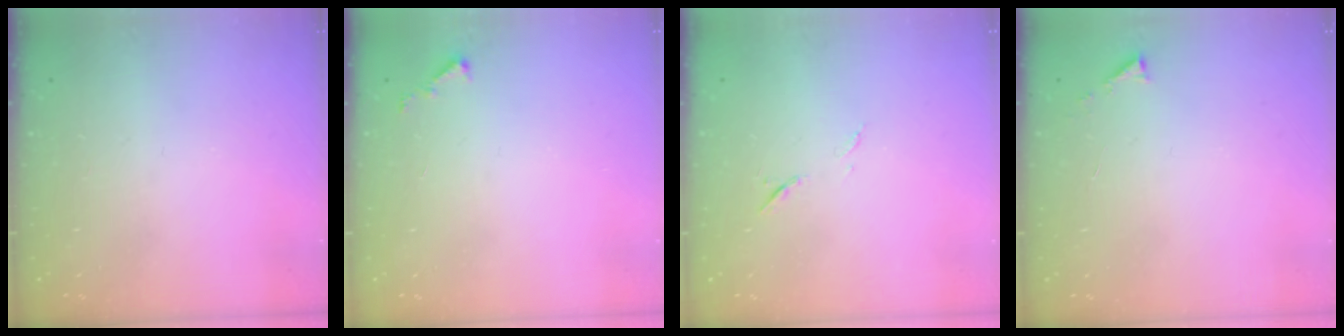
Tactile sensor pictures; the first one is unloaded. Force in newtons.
{"total": 3.3, "press": 3.3, "slide": 0.3}
{"total": 6.2, "press": 6.2, "slide": 0.8}
{"total": 3.1, "press": 3.1, "slide": 0.4}